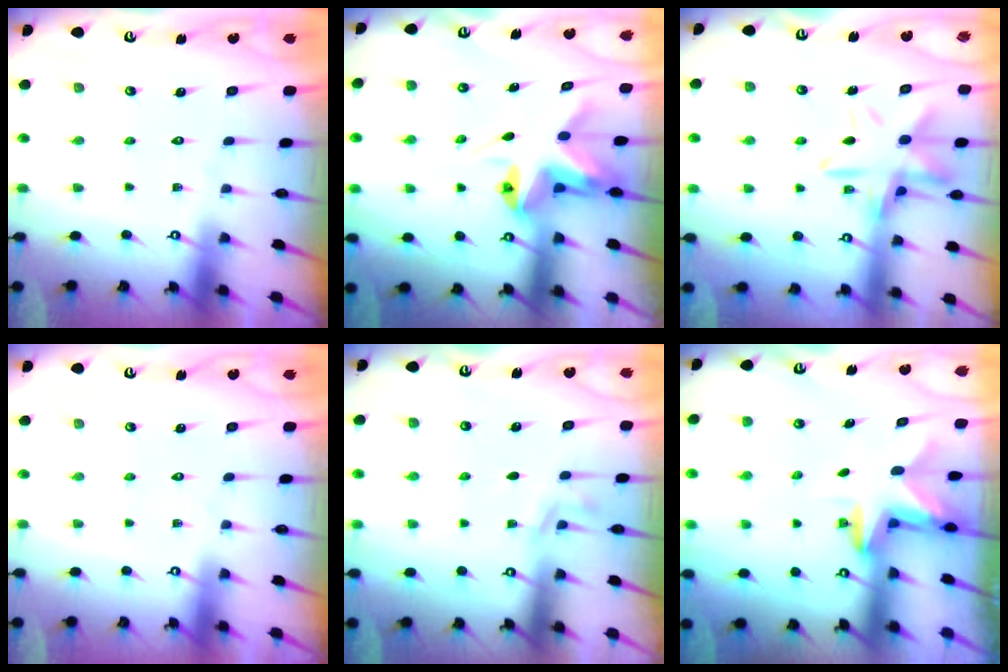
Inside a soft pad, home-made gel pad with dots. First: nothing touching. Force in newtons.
{"total": 6.6, "press": 6.6, "slide": 0.5}
{"total": 14.9, "press": 14.9, "slide": 1.2}
{"total": 0.0}
{"total": 3.3, "press": 2.9, "slide": 1.7}
{"total": 2.7, "press": 2.6, "slide": 0.5}